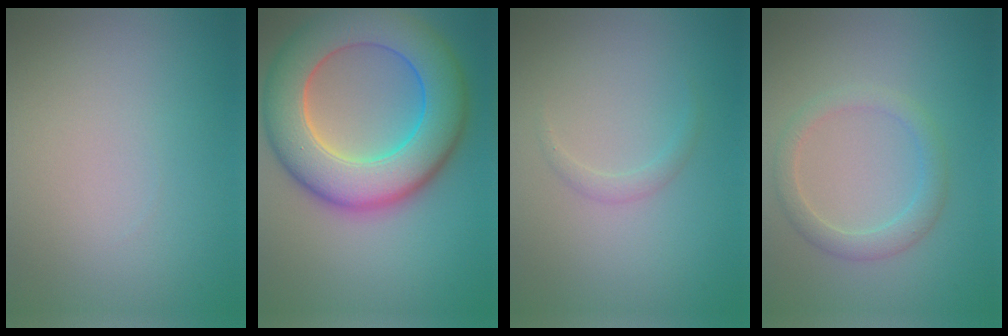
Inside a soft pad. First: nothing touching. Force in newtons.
{"total": 11.3, "press": 11.3, "slide": 0.2}
{"total": 1.0, "press": 1.0, "slide": 0.1}
{"total": 2.4, "press": 2.4, "slide": 0.1}